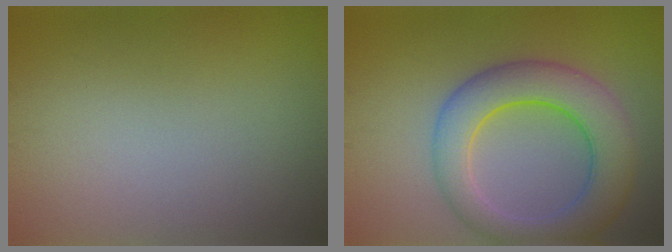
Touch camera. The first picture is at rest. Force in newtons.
{"total": 7.4, "press": 7.4, "slide": 0.5}